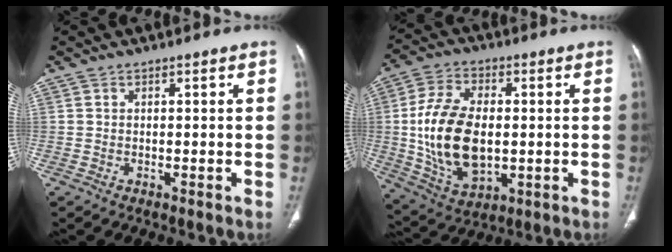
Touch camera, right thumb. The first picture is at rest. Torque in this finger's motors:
{"motor_torque": [-0.68, 1.14, 0.96, 1.02, 0.47]}